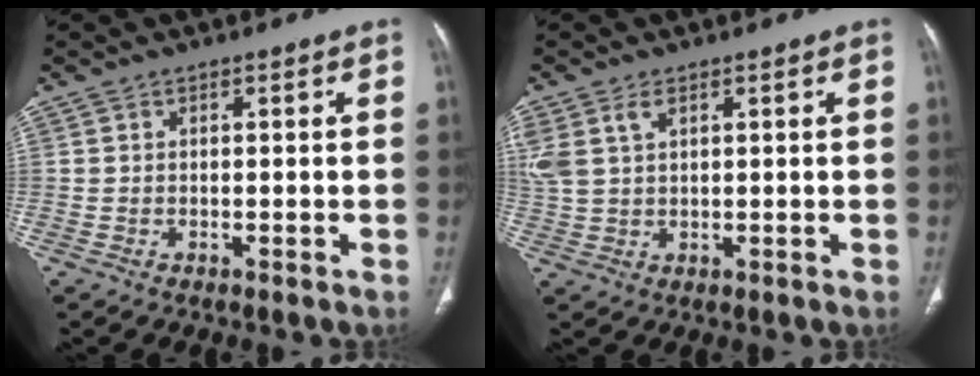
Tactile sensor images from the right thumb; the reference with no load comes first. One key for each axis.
{"total": 5.7, "fx": 2.6, "fy": 3.2, "fz": 3.9, "tx": -0.099, "ty": 0.007, "tz": 0.060}